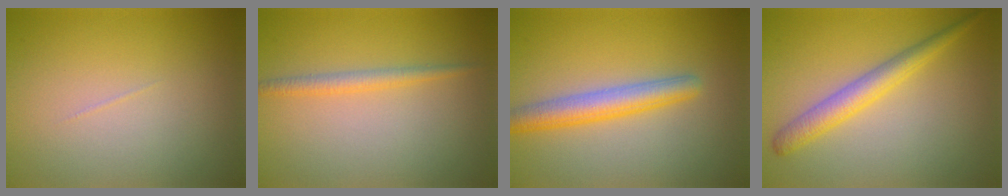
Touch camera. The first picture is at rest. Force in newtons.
{"total": 1.7, "press": 1.7, "slide": 0.1}
{"total": 3.9, "press": 3.9, "slide": 0.1}
{"total": 3.1, "press": 3.1, "slide": 0.1}